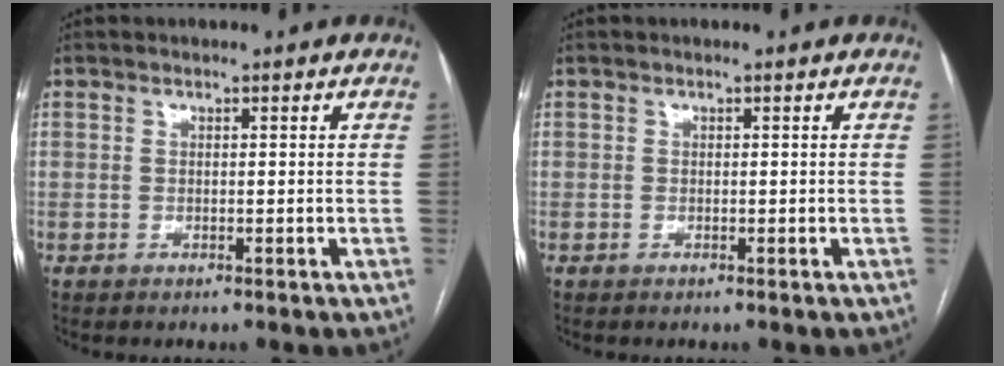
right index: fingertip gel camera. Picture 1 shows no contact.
{"total": 0.0}